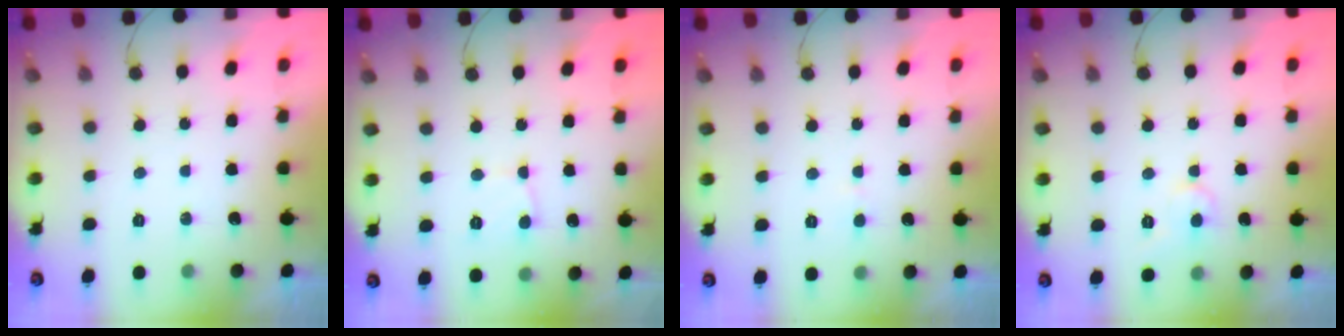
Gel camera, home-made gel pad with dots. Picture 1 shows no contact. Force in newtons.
{"total": 2.6, "press": 2.6, "slide": 0.2}
{"total": 2.2, "press": 2.2, "slide": 0.2}
{"total": 5.8, "press": 5.8, "slide": 0.4}